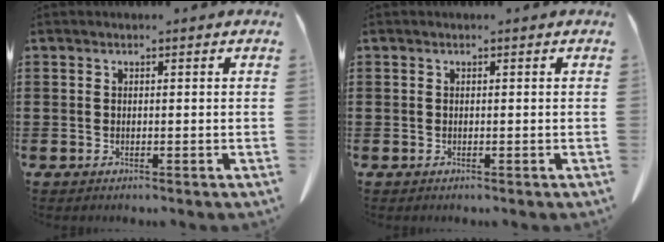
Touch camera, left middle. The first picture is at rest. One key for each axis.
{"total": 0.0}